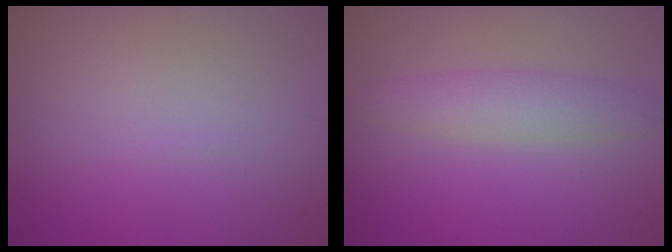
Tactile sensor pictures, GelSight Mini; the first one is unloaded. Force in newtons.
{"total": 3.2, "press": 3.2, "slide": 0.2}